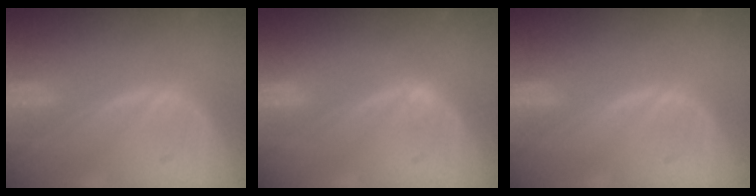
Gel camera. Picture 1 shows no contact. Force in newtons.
{"total": 0.7, "press": 0.7, "slide": 0.1}
{"total": 0.0}